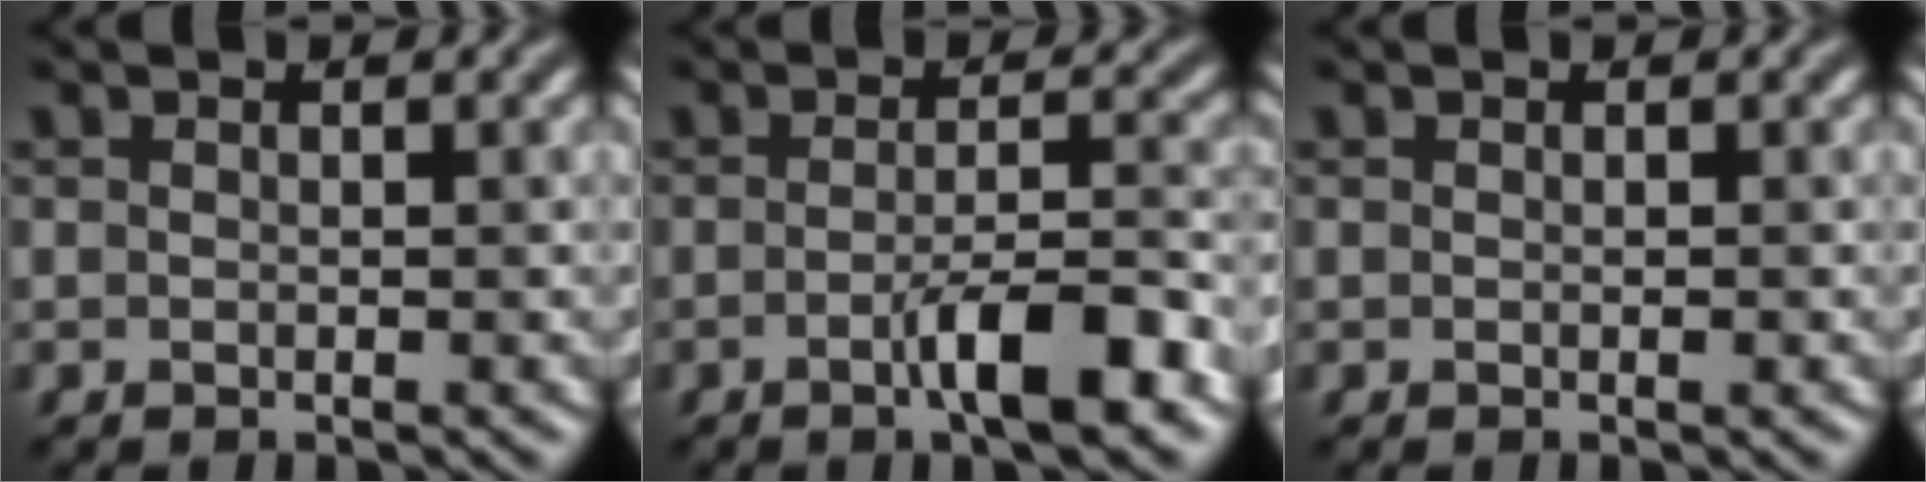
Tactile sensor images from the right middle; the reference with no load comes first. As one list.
[{"total": 4.9, "force": [-2.0, 0.9, 4.4], "torque": [-0.071, 0.006, -0.036]}, {"total": 0.0}]